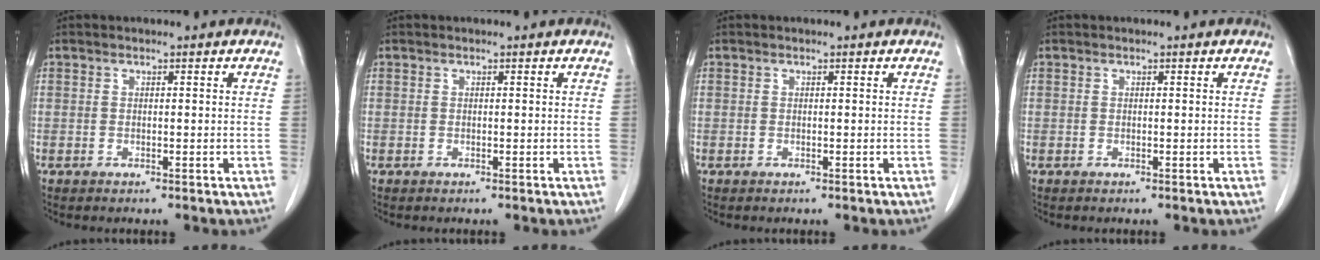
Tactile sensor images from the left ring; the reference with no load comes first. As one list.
[{"total": 0.0}, {"total": 0.0}, {"total": 0.0}]